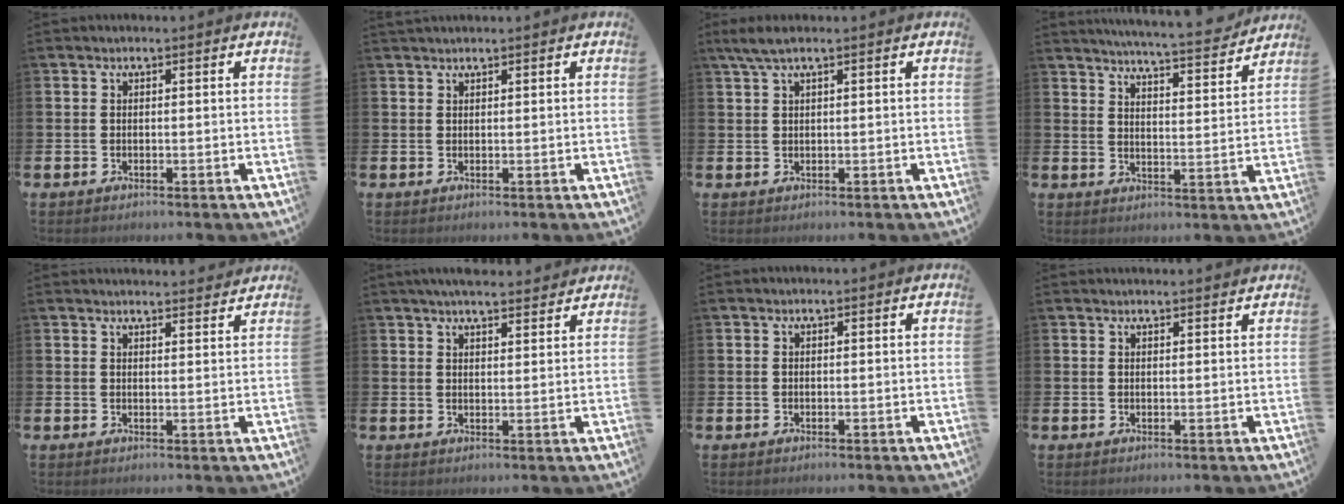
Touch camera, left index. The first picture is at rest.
{"total": 0.9, "force": [0.9, 0.0, 0.2], "torque": [0.003, -0.001, 0.015]}
{"total": 2.5, "force": [1.5, 0.3, 2.0], "torque": [-0.040, 0.003, 0.027]}
{"total": 6.0, "force": [5.8, -0.3, 1.3], "torque": [-0.030, -0.048, 0.097]}
{"total": 2.4, "force": [2.4, 0.1, 0.0], "torque": [0.009, -0.020, 0.041]}
{"total": 4.5, "force": [4.2, 0.6, 1.4], "torque": [-0.021, -0.020, 0.074]}
{"total": 0.0}
{"total": 1.2, "force": [1.2, 0.0, 0.2], "torque": [0.011, -0.008, 0.018]}